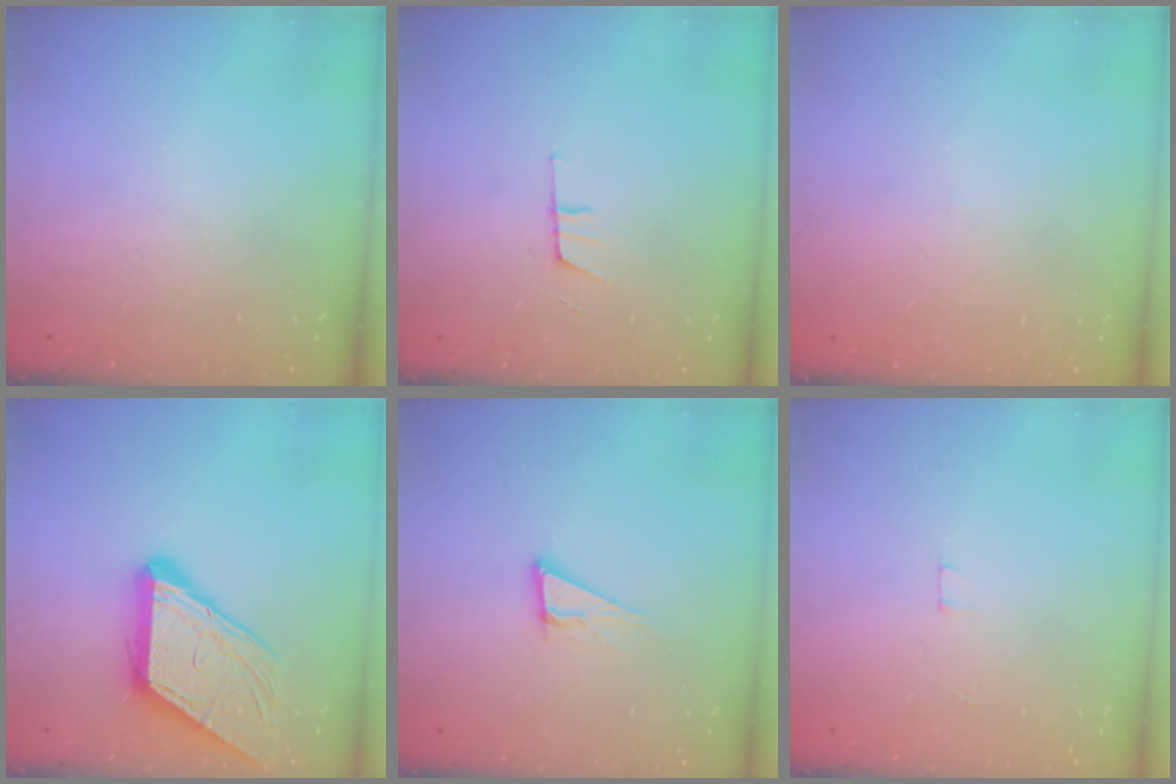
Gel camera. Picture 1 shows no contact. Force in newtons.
{"total": 7.7, "press": 7.2, "slide": 2.8}
{"total": 2.7, "press": 2.7, "slide": 0.3}
{"total": 14.0, "press": 13.9, "slide": 1.9}
{"total": 6.8, "press": 6.2, "slide": 2.8}
{"total": 1.8, "press": 1.8, "slide": 0.1}